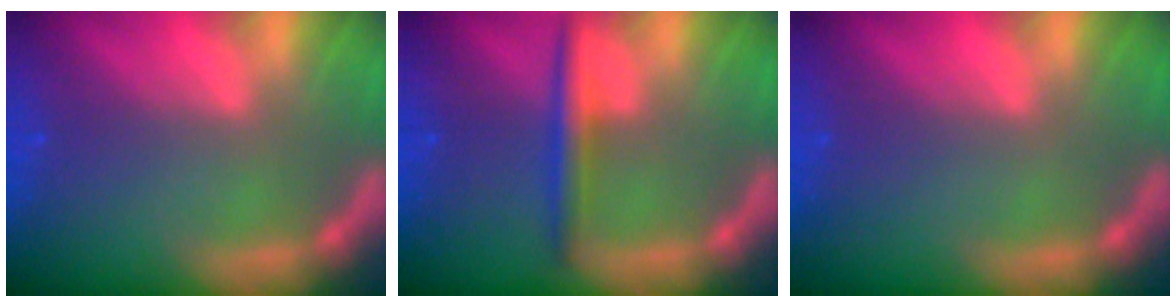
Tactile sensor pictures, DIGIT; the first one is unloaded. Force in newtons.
{"total": 3.0}
{"total": 0.0}